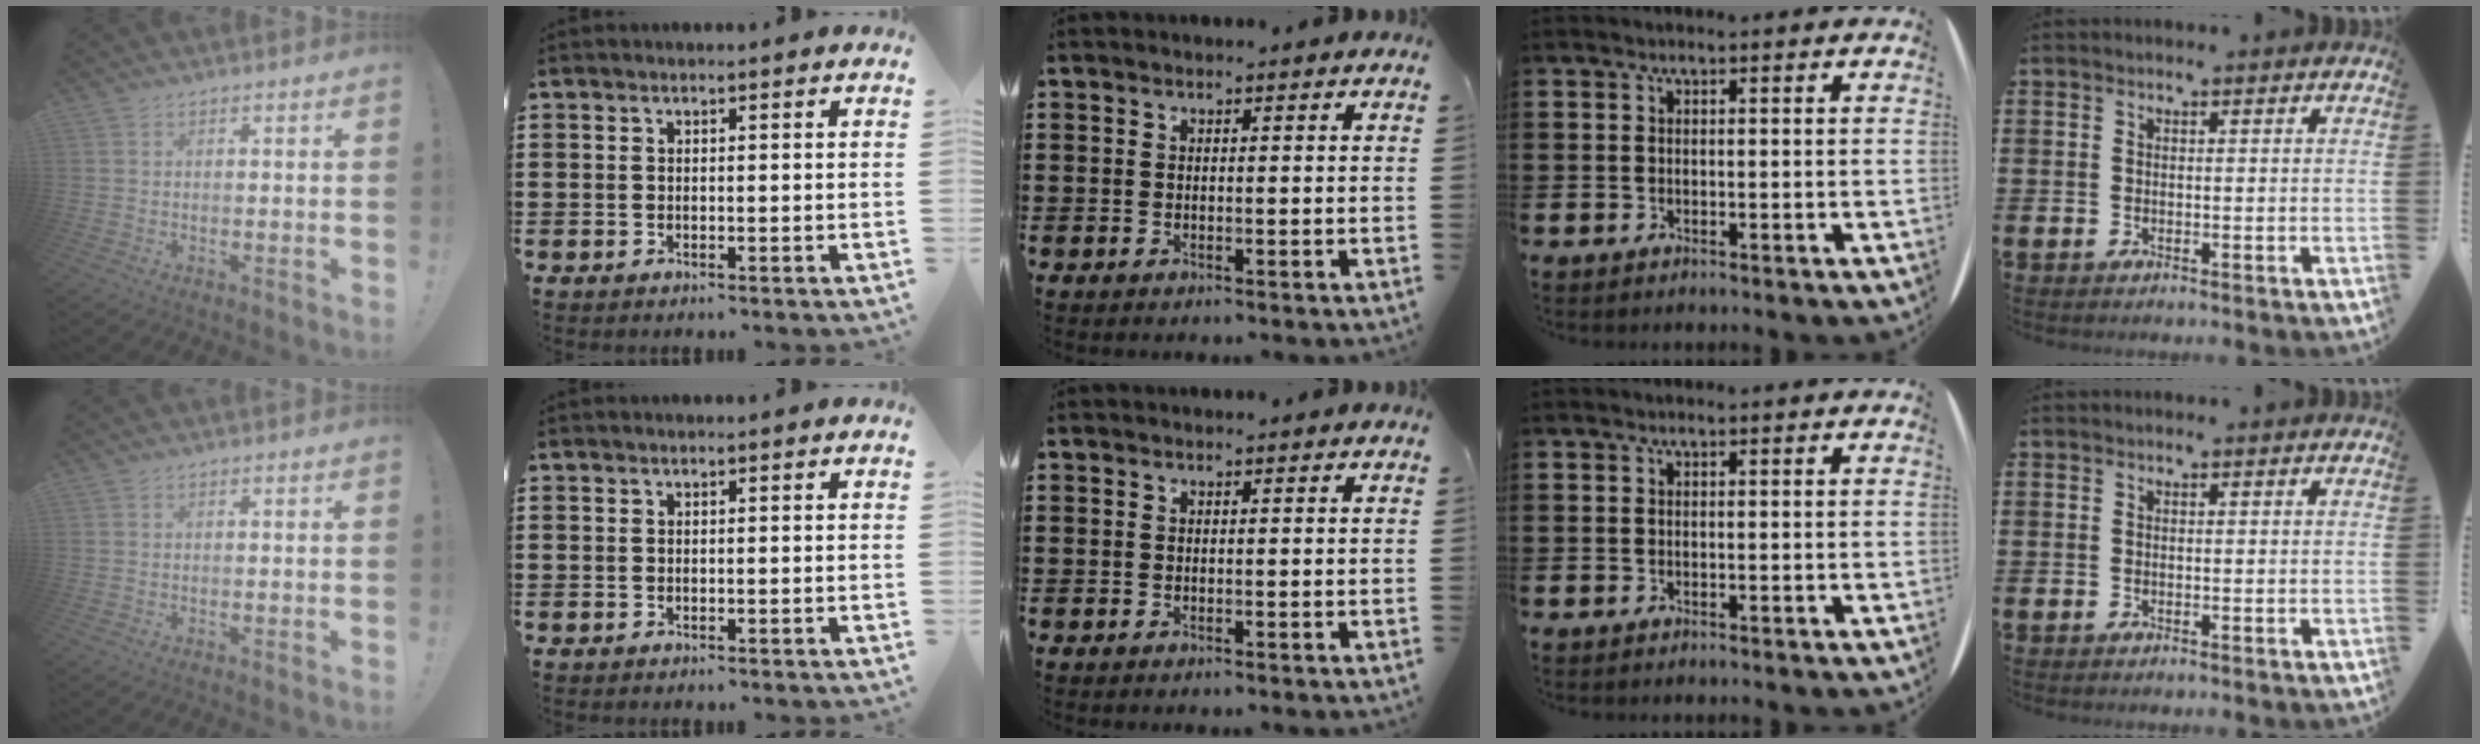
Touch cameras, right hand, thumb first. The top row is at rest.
{}